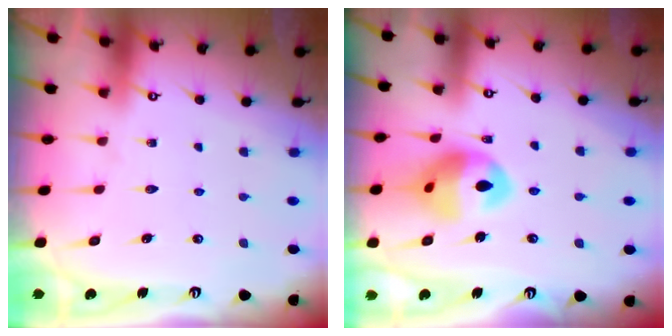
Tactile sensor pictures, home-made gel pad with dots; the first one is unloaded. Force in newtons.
{"total": 14.0, "press": 13.9, "slide": 1.7}